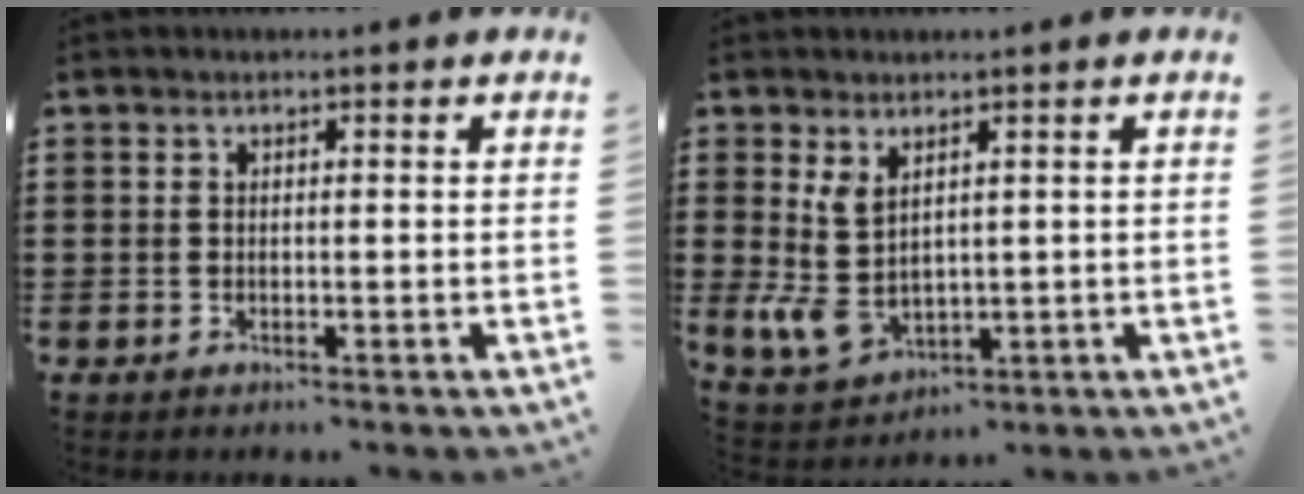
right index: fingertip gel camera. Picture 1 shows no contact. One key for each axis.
{"total": 5.1, "fx": 1.3, "fy": 3.2, "fz": 3.8, "tx": -0.106, "ty": -0.010, "tz": 0.021}